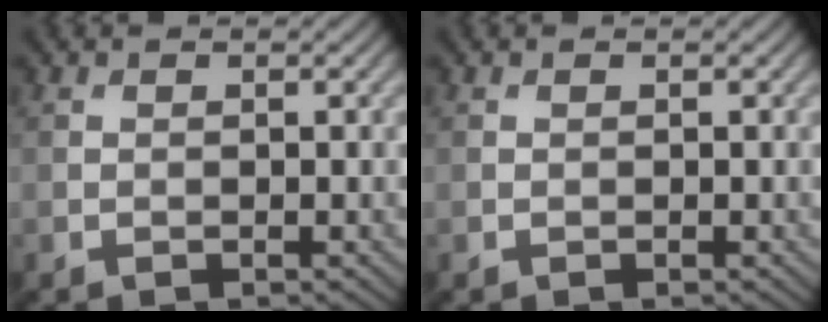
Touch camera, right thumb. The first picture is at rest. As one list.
[{"total": 0.0}]